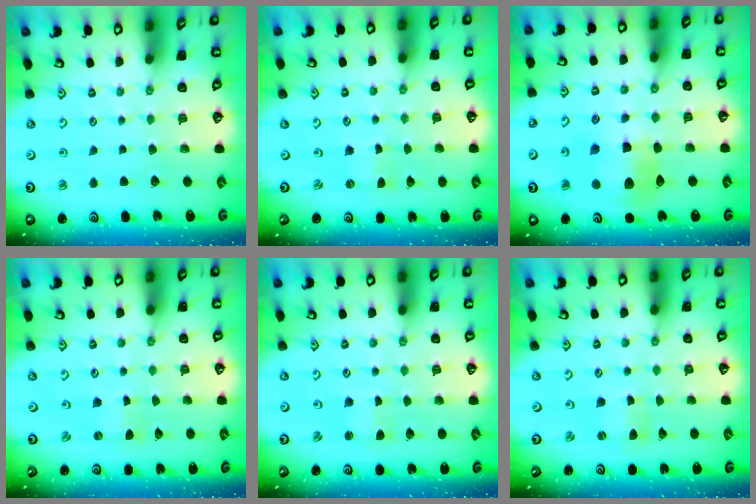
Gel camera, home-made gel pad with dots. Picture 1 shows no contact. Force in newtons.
{"total": 0.0}
{"total": 11.8, "press": 11.7, "slide": 1.6}
{"total": 0.0}
{"total": 1.1, "press": 1.0, "slide": 0.3}
{"total": 0.7, "press": 0.7, "slide": 0.1}